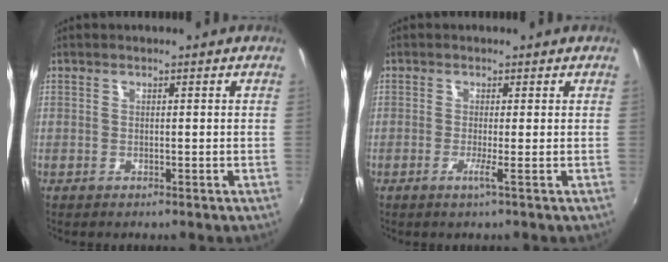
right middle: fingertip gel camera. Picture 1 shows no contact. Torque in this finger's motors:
{"motor_torque": [0.93, -0.92, 0.01, 0.04]}